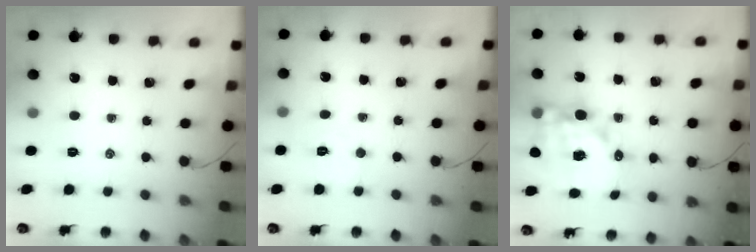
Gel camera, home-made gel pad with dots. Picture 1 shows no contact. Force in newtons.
{"total": 5.2, "press": 5.0, "slide": 1.1}
{"total": 14.9, "press": 14.5, "slide": 3.4}